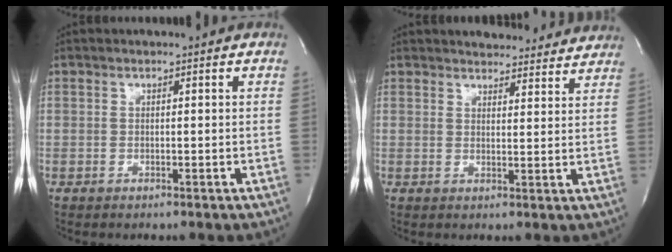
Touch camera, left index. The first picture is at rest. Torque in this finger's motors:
{"motor_torque": [0.28, -0.11, 0.18, 0.09]}